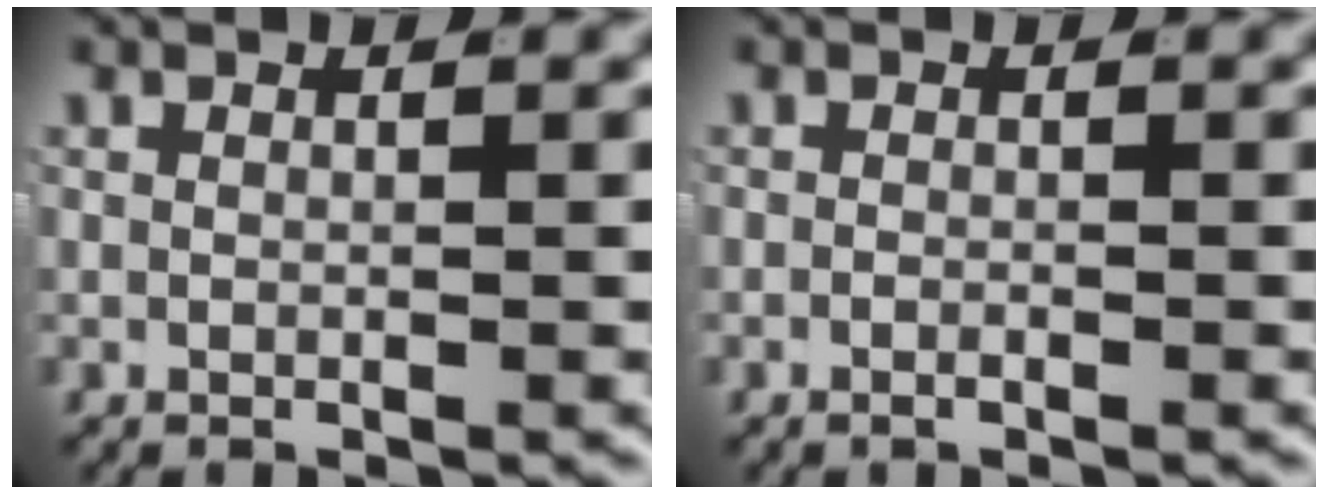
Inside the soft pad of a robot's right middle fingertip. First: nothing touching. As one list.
[{"total": 0.9, "force": [-0.7, 0.3, 0.4], "torque": [-0.013, 0.001, -0.015]}]